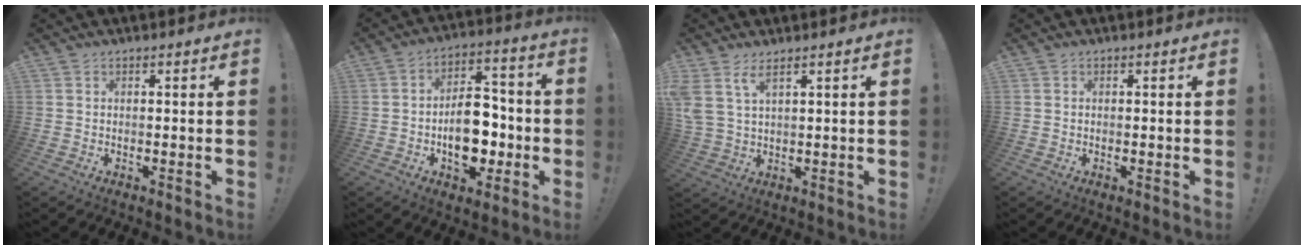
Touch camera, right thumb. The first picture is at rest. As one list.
[{"total": 14.9, "force": [-3.8, 9.7, 10.6], "torque": [-0.155, 0.025, -0.062]}, {"total": 5.4, "force": [3.6, 1.7, 3.8], "torque": [-0.077, -0.013, 0.070]}, {"total": 0.0}]